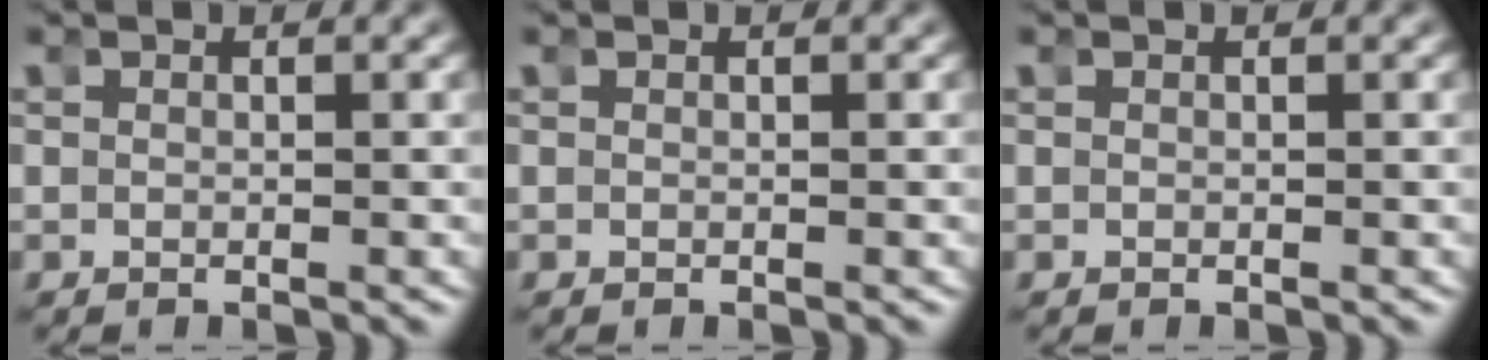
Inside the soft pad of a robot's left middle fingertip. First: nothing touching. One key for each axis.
{"total": 0.0}
{"total": 0.0}